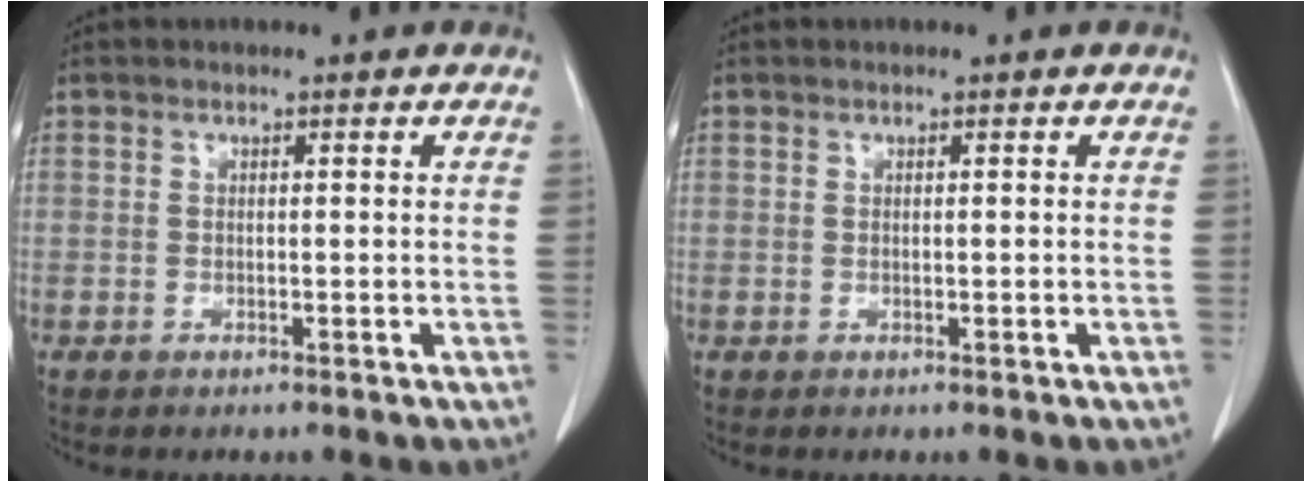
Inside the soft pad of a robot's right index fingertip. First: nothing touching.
{"total": 0.0}